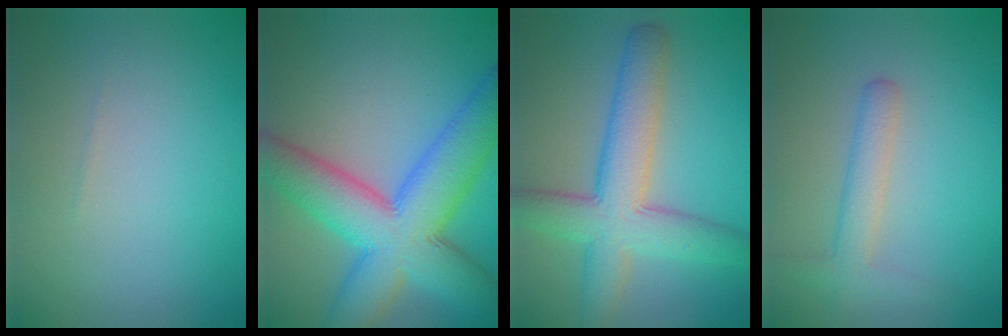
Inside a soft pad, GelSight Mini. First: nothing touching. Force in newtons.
{"total": 11.0, "press": 11.0, "slide": 0.3}
{"total": 7.2, "press": 7.2, "slide": 0.3}
{"total": 2.7, "press": 2.7, "slide": 0.1}